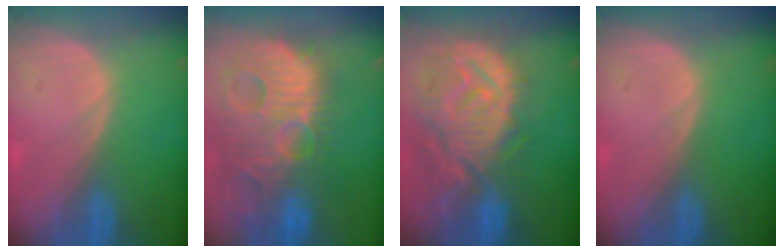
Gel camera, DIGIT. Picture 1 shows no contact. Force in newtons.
{"total": 14.6, "press": 12.7, "slide": 7.3}
{"total": 12.8, "press": 11.2, "slide": 6.1}
{"total": 0.0}